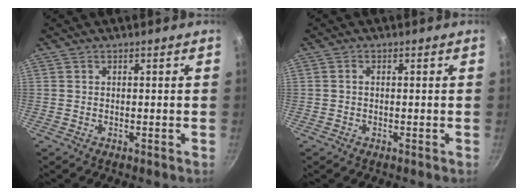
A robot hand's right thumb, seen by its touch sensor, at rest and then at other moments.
{"total": 0.9, "force": [-0.1, 0.6, 0.6], "torque": [-0.011, 0.005, -0.003]}